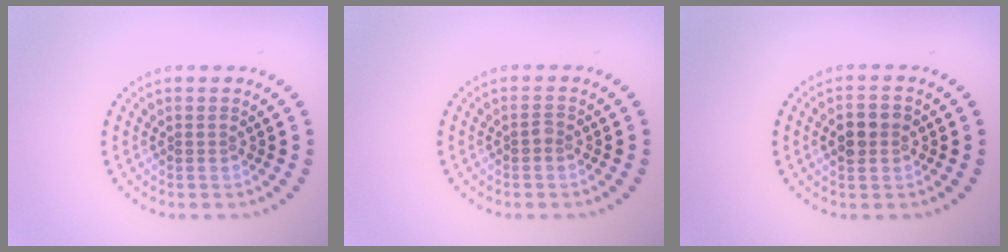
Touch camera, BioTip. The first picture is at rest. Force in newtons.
{"total": 0.6, "press": 0.5, "slide": 0.3}
{"total": 3.0, "press": 3.0, "slide": 0.2}